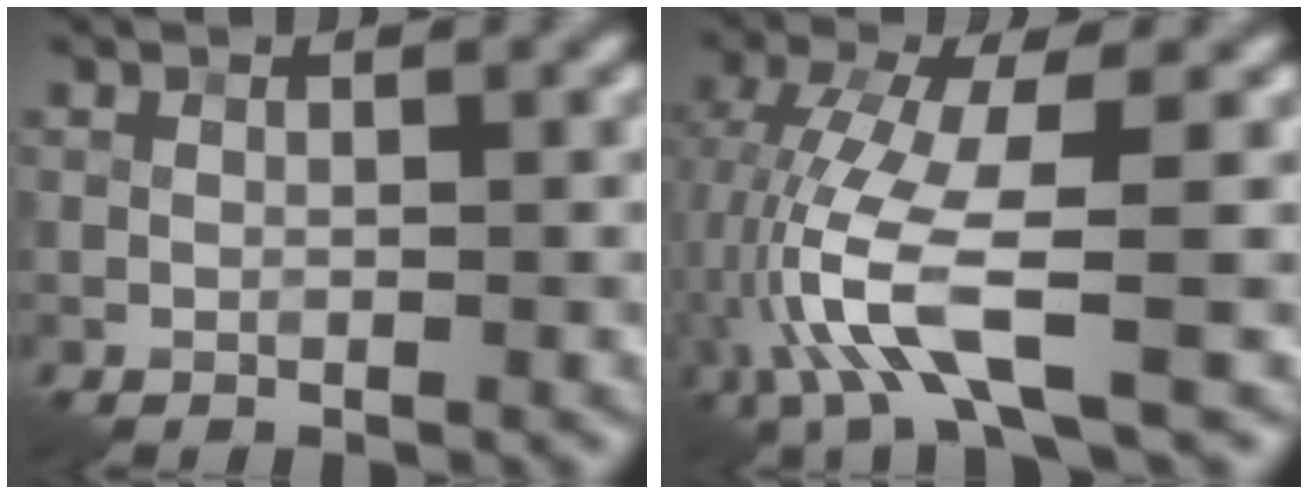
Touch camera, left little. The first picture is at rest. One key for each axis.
{"total": 8.5, "fx": -2.6, "fy": 2.2, "fz": 7.8, "tx": -0.193, "ty": -0.009, "tz": -0.051}